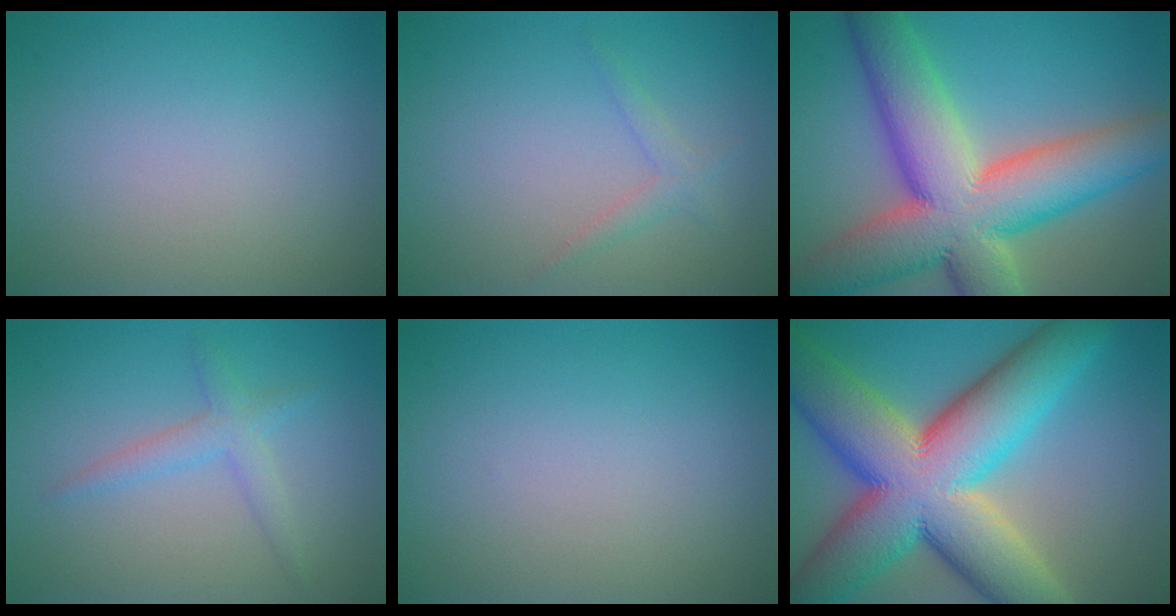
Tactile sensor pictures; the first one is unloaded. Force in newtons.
{"total": 1.3, "press": 1.3, "slide": 0.1}
{"total": 14.4, "press": 14.4, "slide": 1.1}
{"total": 2.2, "press": 2.2, "slide": 0.2}
{"total": 0.0}
{"total": 17.1, "press": 17.1, "slide": 0.7}